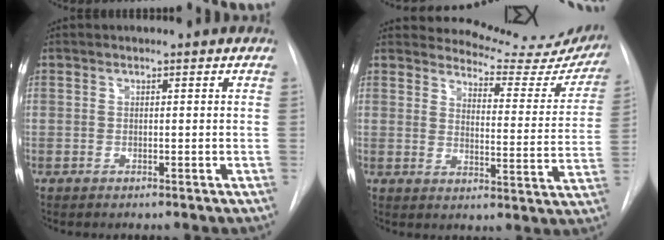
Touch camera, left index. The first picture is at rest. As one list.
[{"total": 16.7, "force": [16.1, 3.6, 2.9], "torque": [-0.016, -0.078, 0.170]}]